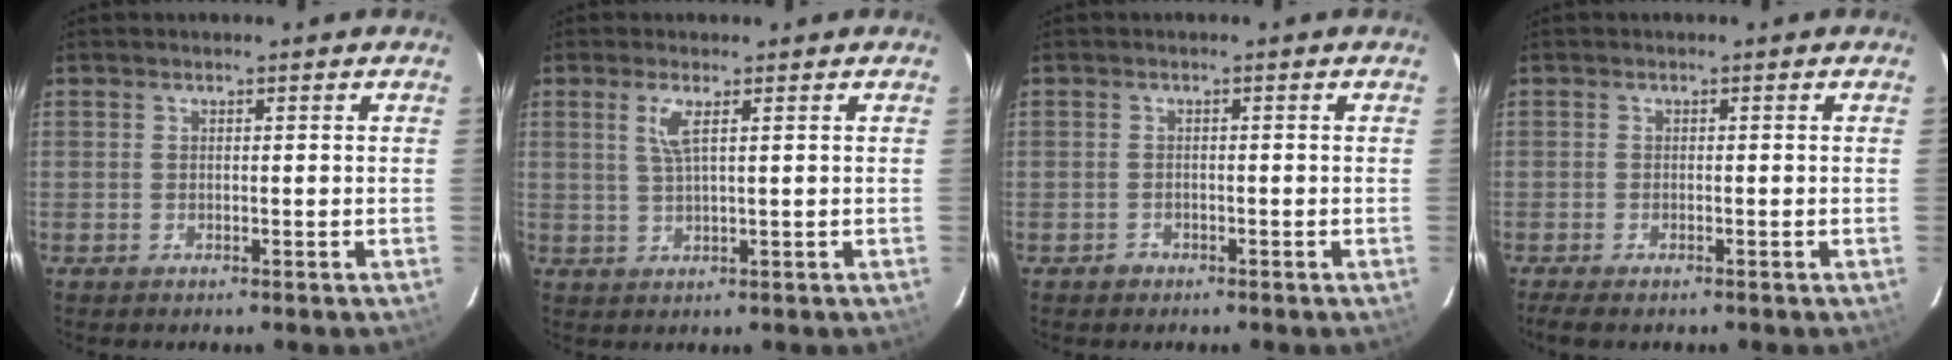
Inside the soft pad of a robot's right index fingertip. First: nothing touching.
{"total": 3.1, "force": [1.3, 0.2, 2.8], "torque": [-0.059, -0.001, 0.027]}
{"total": 1.3, "force": [-0.8, 1.0, 0.0], "torque": [-0.002, 0.005, -0.012]}
{"total": 3.2, "force": [-2.5, 0.8, 1.9], "torque": [-0.045, -0.012, -0.044]}